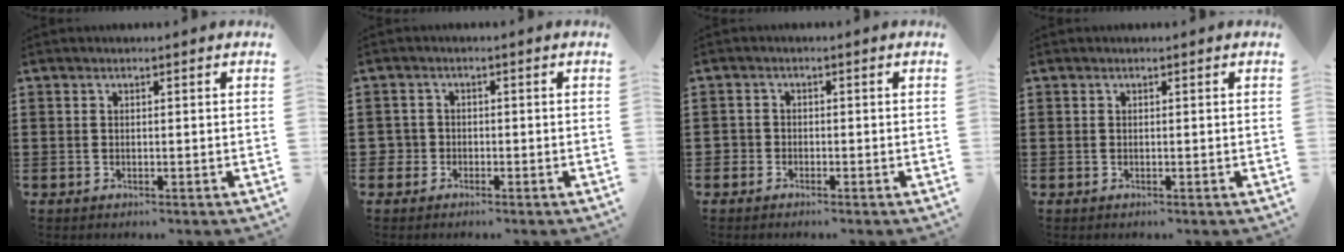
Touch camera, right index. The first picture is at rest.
{"total": 2.0, "force": [-1.1, 1.6, 0.2], "torque": [-0.020, -0.002, -0.029]}
{"total": 1.4, "force": [-1.2, 0.7, 0.0], "torque": [-0.005, 0.001, -0.027]}
{"total": 0.0}